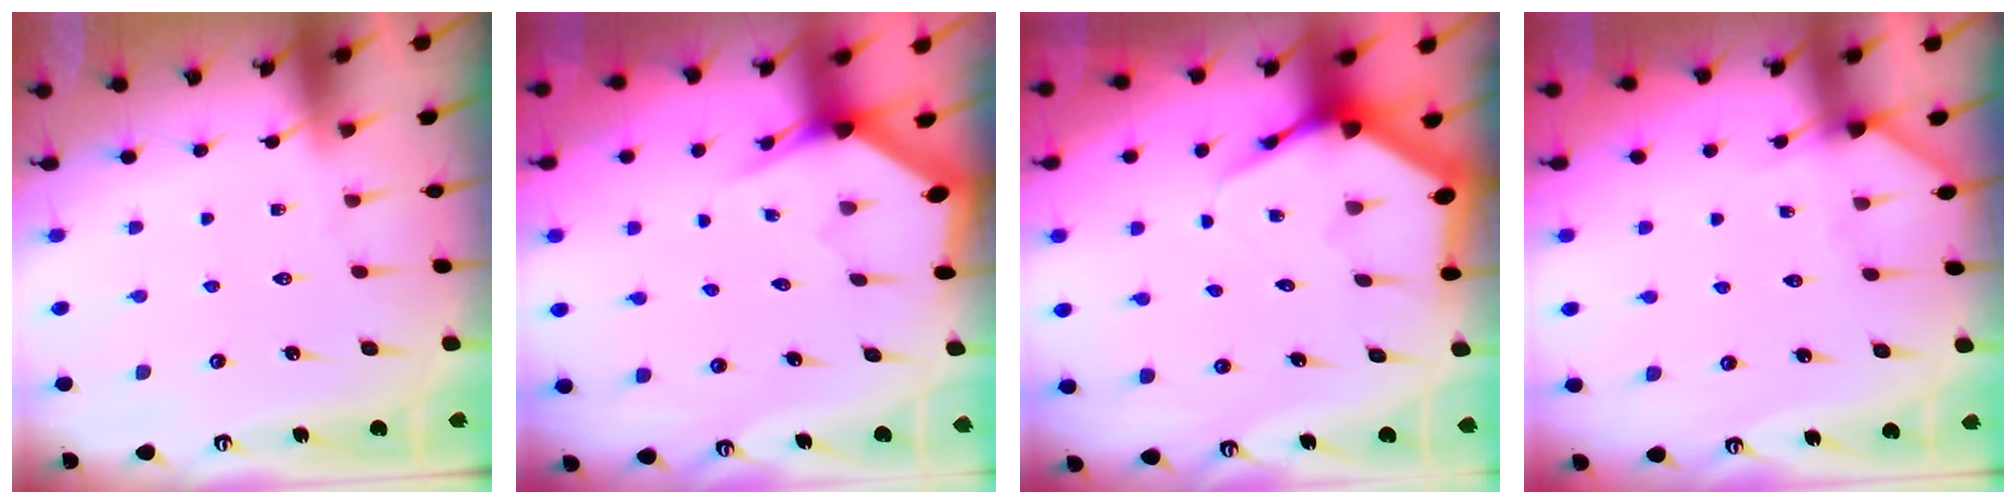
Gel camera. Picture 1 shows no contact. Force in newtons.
{"total": 3.0, "press": 3.0, "slide": 0.1}
{"total": 6.6, "press": 6.5, "slide": 0.7}
{"total": 3.3, "press": 3.3, "slide": 0.1}